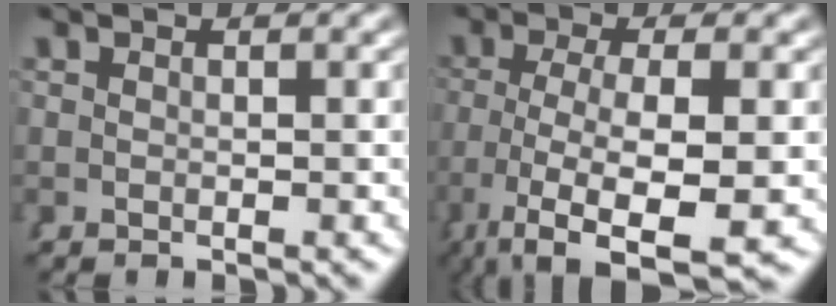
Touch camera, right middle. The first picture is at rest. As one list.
[{"total": 9.2, "force": [-5.7, 3.9, 6.2], "torque": [-0.146, -0.057, -0.063]}]